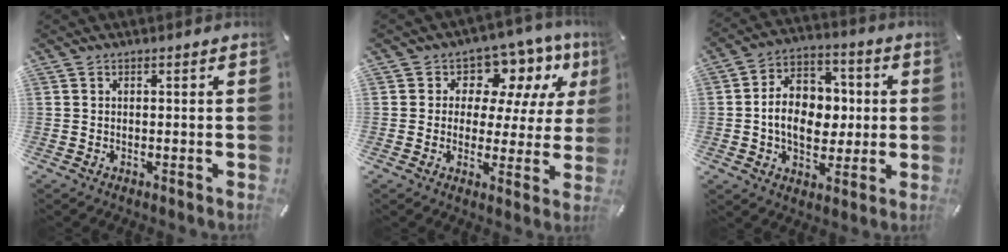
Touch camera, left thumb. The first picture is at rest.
{"total": 9.6, "force": [5.2, 6.9, 4.2], "torque": [-0.069, -0.040, 0.095]}
{"total": 12.5, "force": [-0.7, 9.9, 7.7], "torque": [-0.126, 0.018, -0.007]}